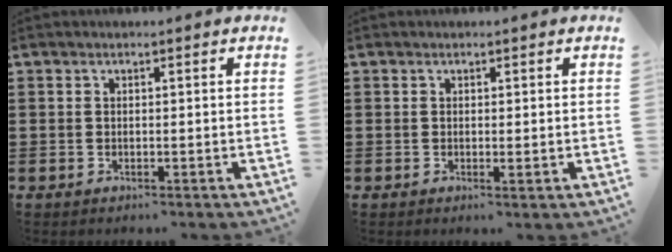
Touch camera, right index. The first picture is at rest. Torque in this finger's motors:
{"motor_torque": [0.20, 0.14, 0.09, 0.00]}